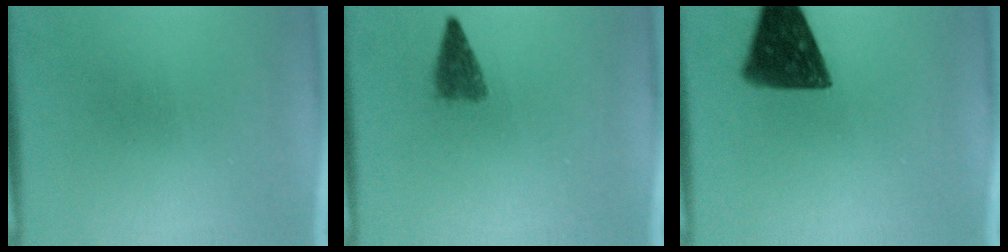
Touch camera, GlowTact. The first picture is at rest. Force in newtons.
{"total": 2.8}
{"total": 12.2}